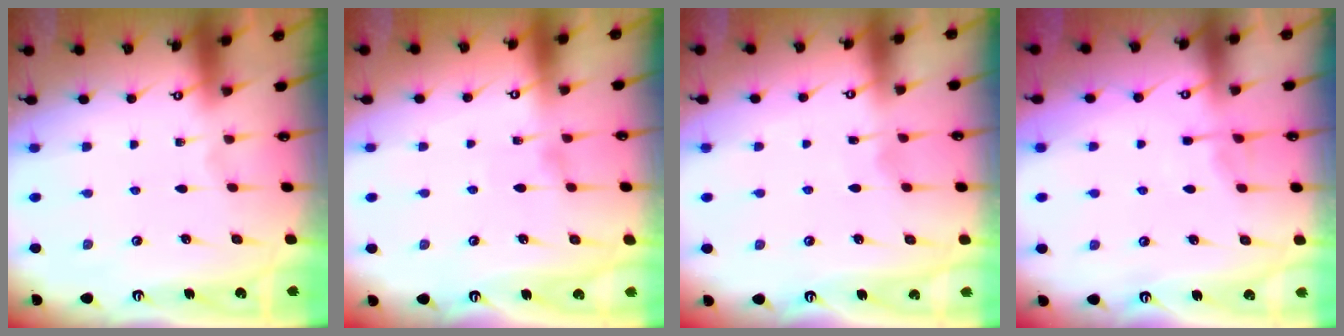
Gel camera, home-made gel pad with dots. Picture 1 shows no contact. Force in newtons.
{"total": 5.3, "press": 5.3, "slide": 0.5}
{"total": 3.1, "press": 3.1, "slide": 0.4}
{"total": 4.1, "press": 4.0, "slide": 0.5}